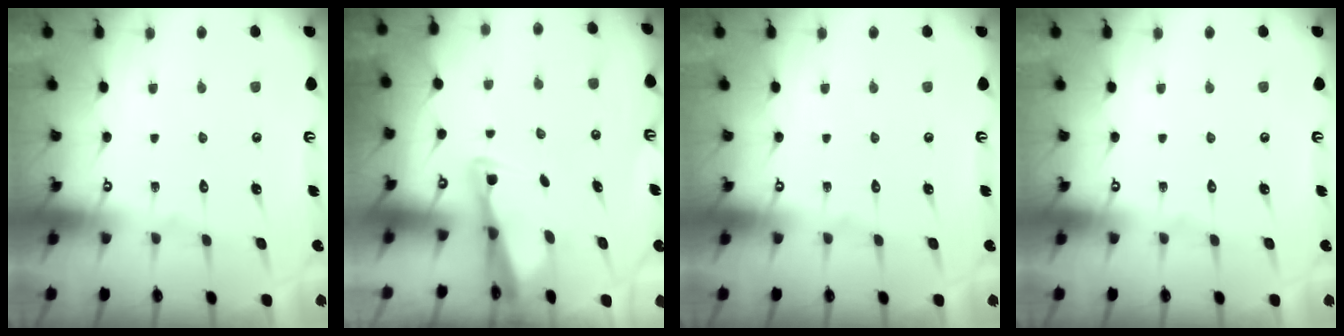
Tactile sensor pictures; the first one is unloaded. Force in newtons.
{"total": 2.5, "press": 2.5, "slide": 0.5}
{"total": 0.0}
{"total": 0.0}